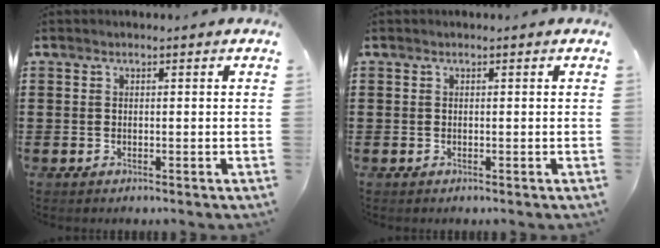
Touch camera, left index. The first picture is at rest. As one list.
[{"total": 0.0}]